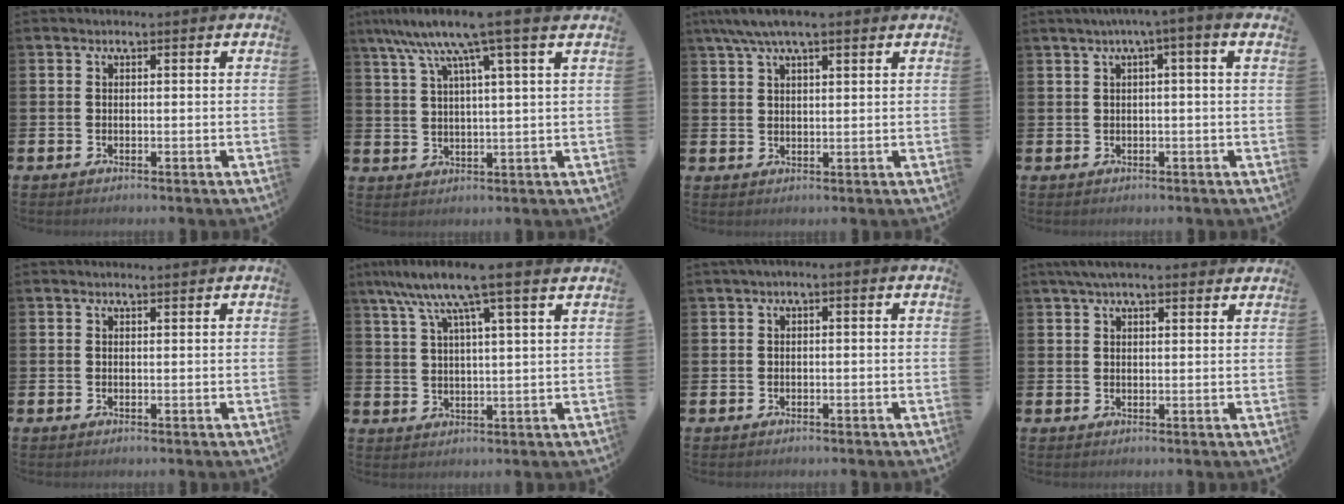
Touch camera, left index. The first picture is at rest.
{"total": 8.8, "force": [6.2, 0.2, 6.2], "torque": [-0.132, -0.019, 0.103]}
{"total": 5.3, "force": [4.0, 1.3, 3.2], "torque": [-0.071, 0.000, 0.072]}
{"total": 2.2, "force": [0.6, -0.3, 2.1], "torque": [-0.037, 0.001, 0.010]}
{"total": 0.6, "force": [0.6, 0.0, 0.0], "torque": [0.005, -0.003, 0.010]}
{"total": 8.7, "force": [6.5, 0.3, 5.7], "torque": [-0.123, -0.019, 0.111]}
{"total": 0.8, "force": [-0.4, 0.2, 0.6], "torque": [-0.018, 0.003, -0.007]}
{"total": 3.8, "force": [3.1, 0.9, 1.9], "torque": [-0.044, -0.001, 0.057]}